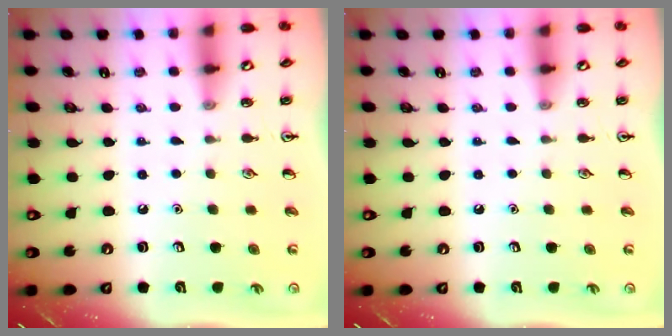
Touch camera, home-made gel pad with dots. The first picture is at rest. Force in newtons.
{"total": 0.0}